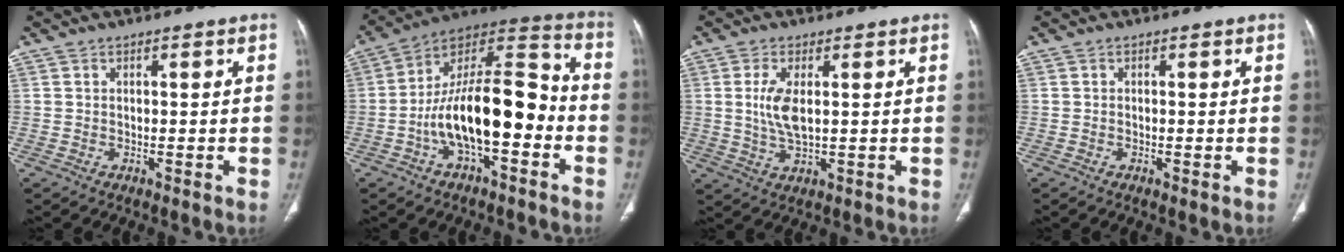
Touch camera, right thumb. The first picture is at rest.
{"total": 19.4, "force": [-4.7, 8.5, 16.7], "torque": [-0.271, 0.063, -0.083]}
{"total": 6.1, "force": [1.0, 2.5, 5.5], "torque": [-0.123, -0.010, 0.023]}
{"total": 0.6, "force": [-0.2, 0.1, 0.5], "torque": [-0.015, -0.003, -0.003]}